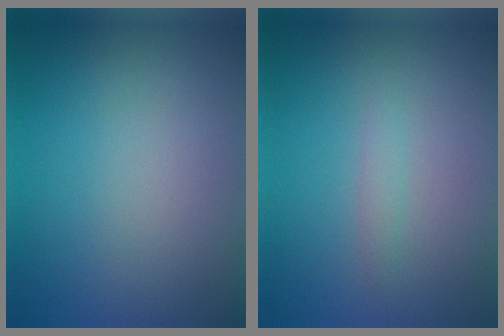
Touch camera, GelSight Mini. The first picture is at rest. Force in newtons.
{"total": 0.8, "press": 0.8, "slide": 0.0}